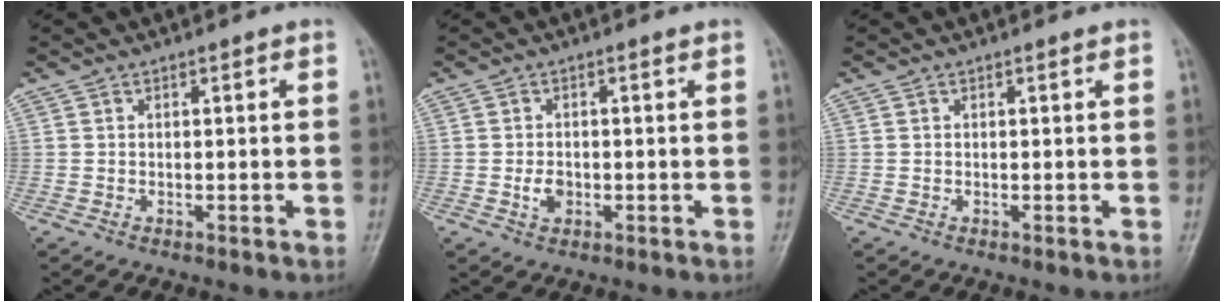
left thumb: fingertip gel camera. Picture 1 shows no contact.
{"total": 2.3, "force": [-0.5, 1.6, 1.6], "torque": [-0.020, 0.002, -0.002]}
{"total": 0.0}